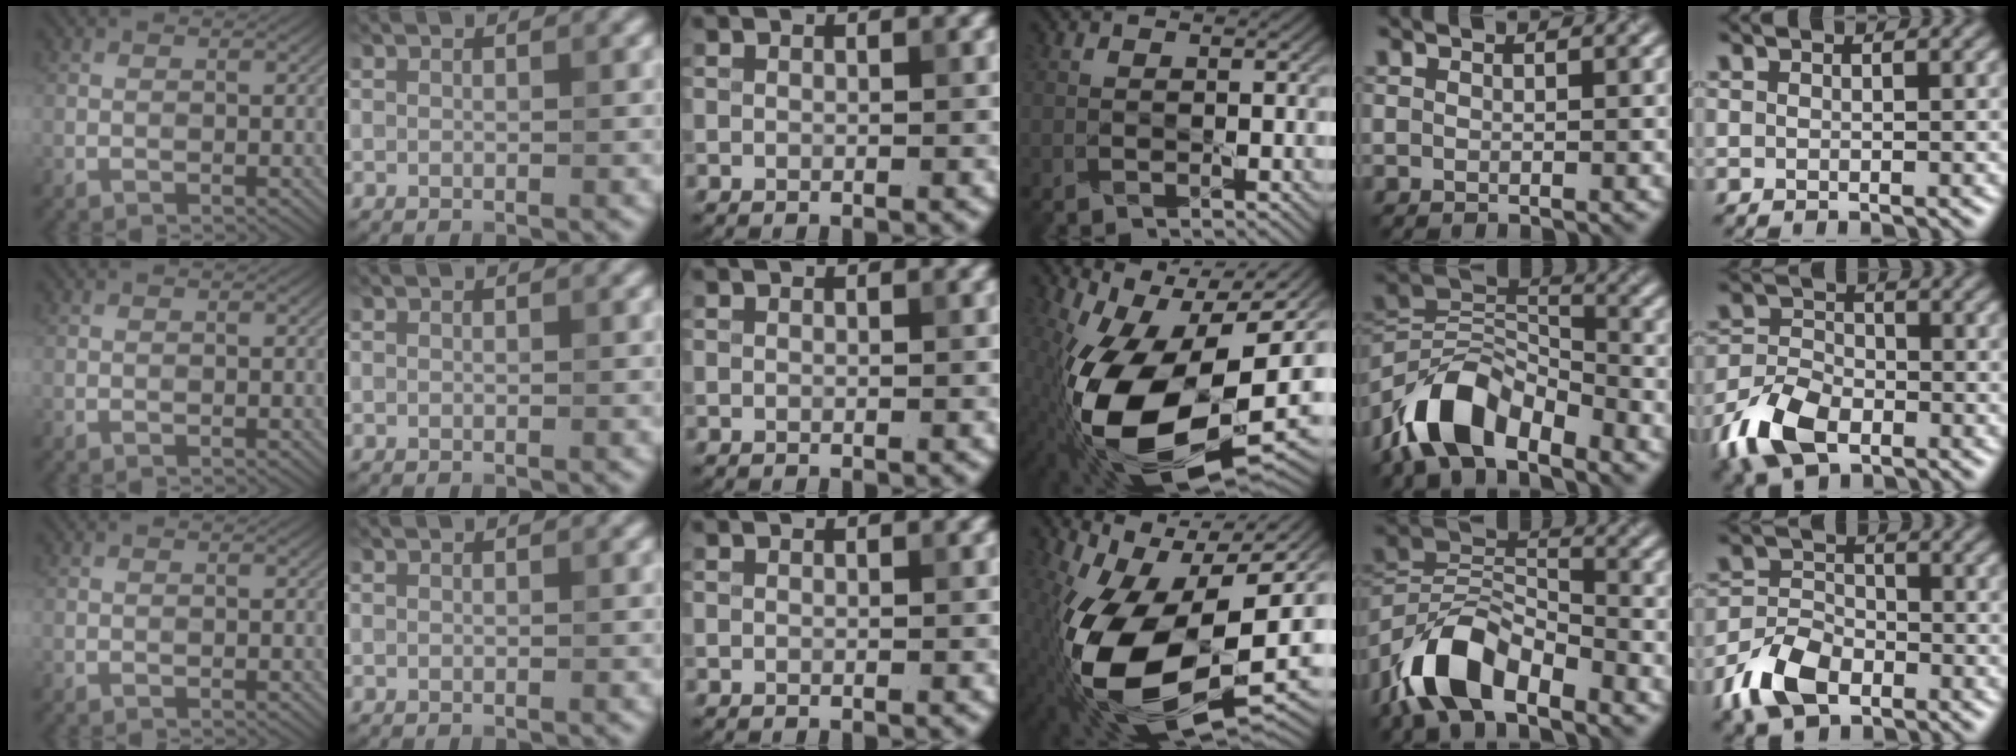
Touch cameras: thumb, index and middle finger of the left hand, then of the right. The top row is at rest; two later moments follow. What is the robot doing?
{"motion": "lift_and_place", "object": "knife"}